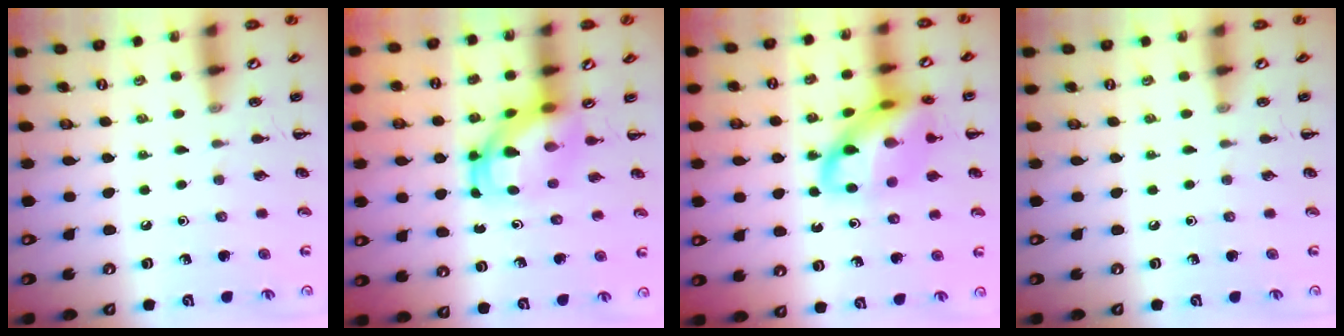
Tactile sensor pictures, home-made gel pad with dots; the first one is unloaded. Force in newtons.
{"total": 5.8, "press": 5.7, "slide": 1.1}
{"total": 14.9, "press": 14.7, "slide": 2.7}
{"total": 0.0}